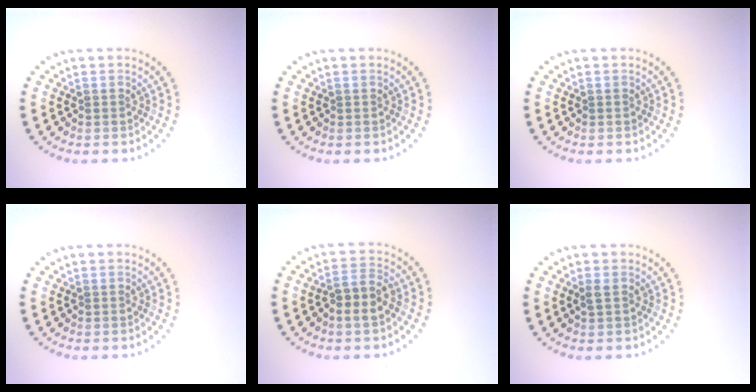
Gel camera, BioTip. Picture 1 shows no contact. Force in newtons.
{"total": 0.0}
{"total": 0.0}
{"total": 0.0}
{"total": 2.9, "press": 2.7, "slide": 1.1}
{"total": 0.8, "press": 0.8, "slide": 0.2}